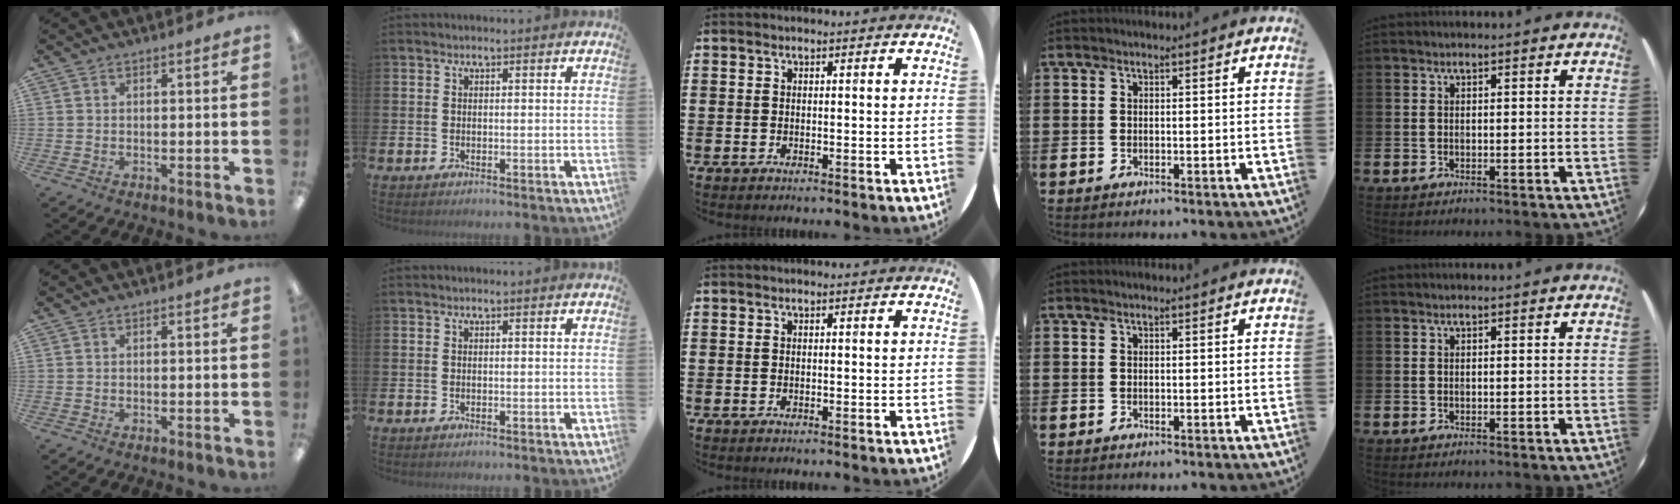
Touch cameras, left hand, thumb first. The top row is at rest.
{}